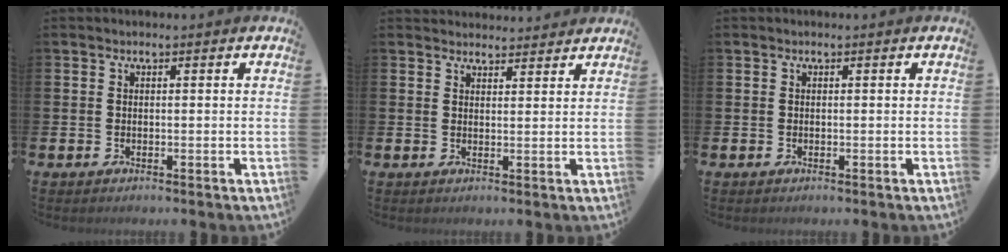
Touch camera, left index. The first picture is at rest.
{"total": 2.7, "force": [2.6, 0.6, -0.2], "torque": [0.012, -0.016, 0.045]}
{"total": 0.0}